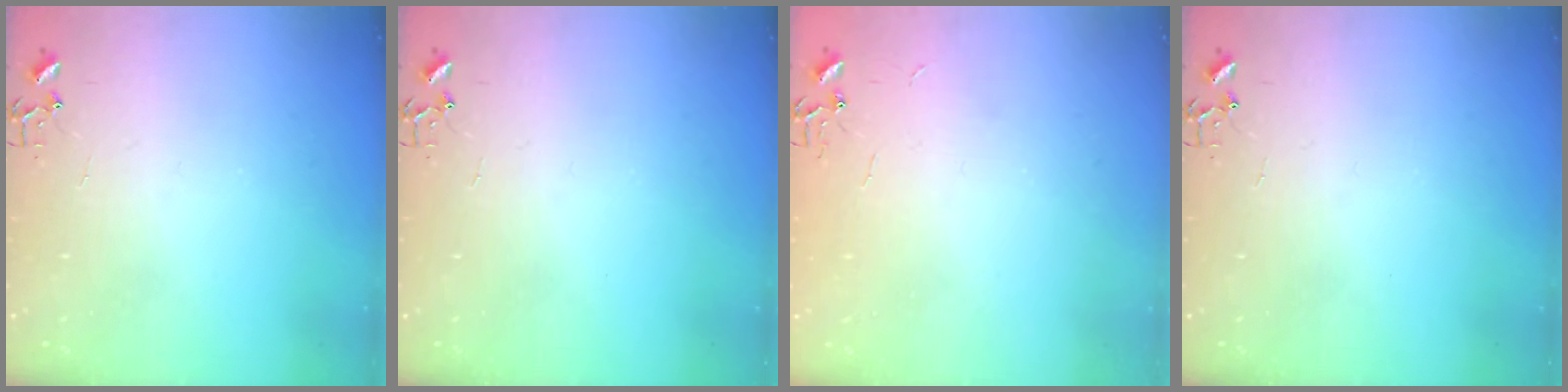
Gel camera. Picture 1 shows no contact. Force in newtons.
{"total": 0.0}
{"total": 2.2, "press": 2.2, "slide": 0.3}
{"total": 0.0}